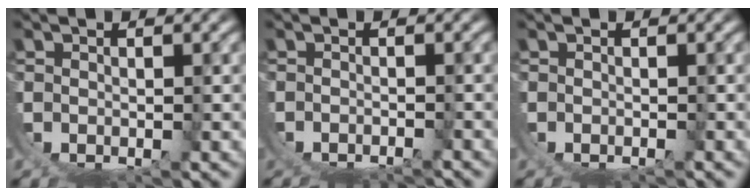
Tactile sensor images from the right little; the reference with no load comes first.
{"total": 4.0, "force": [-3.4, 1.8, 1.1], "torque": [-0.025, -0.014, -0.048]}
{"total": 1.2, "force": [-1.1, 0.2, 0.0], "torque": [0.000, -0.004, -0.016]}